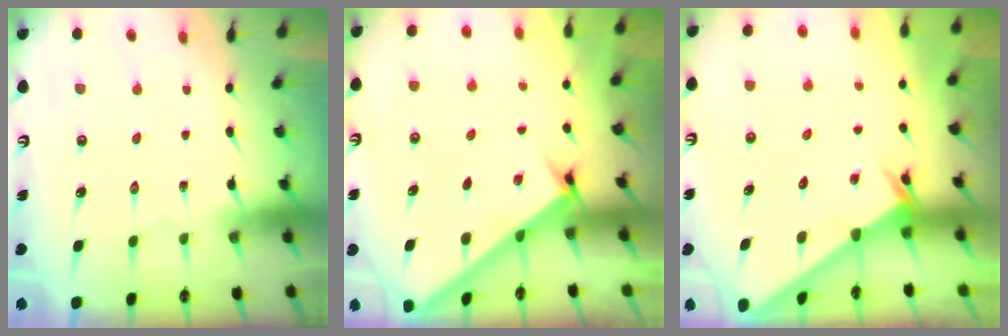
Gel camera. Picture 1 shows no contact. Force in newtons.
{"total": 2.8, "press": 2.8, "slide": 0.4}
{"total": 2.6, "press": 2.6, "slide": 0.1}